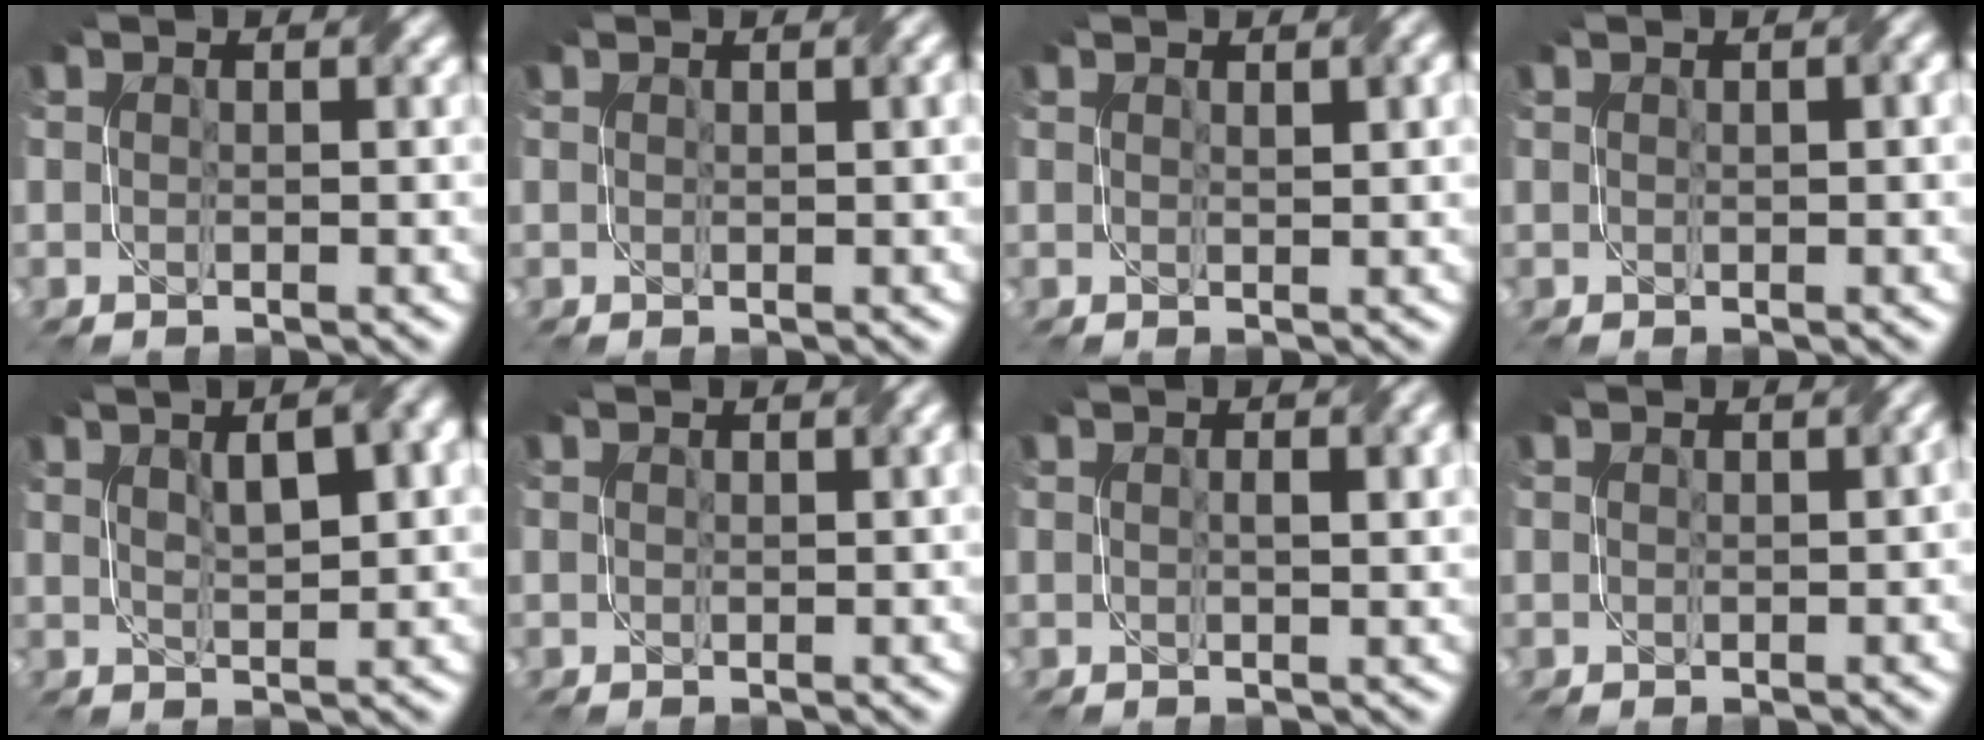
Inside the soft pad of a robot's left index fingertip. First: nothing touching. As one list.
[{"total": 0.6, "force": [-0.1, 0.0, 0.6], "torque": [-0.004, 0.003, -0.002]}, {"total": 1.8, "force": [1.0, 0.4, 1.5], "torque": [-0.017, 0.001, 0.017]}, {"total": 1.6, "force": [0.4, 0.3, 1.5], "torque": [-0.018, 0.003, 0.010]}, {"total": 7.5, "force": [2.9, 2.8, 6.3], "torque": [-0.071, 0.027, 0.029]}, {"total": 1.0, "force": [0.7, 0.1, 0.7], "torque": [-0.009, 0.001, 0.010]}, {"total": 2.2, "force": [0.5, 0.6, 2.1], "torque": [-0.026, 0.003, 0.008]}, {"total": 0.6, "force": [-0.4, 0.0, 0.5], "torque": [-0.001, 0.005, -0.004]}]